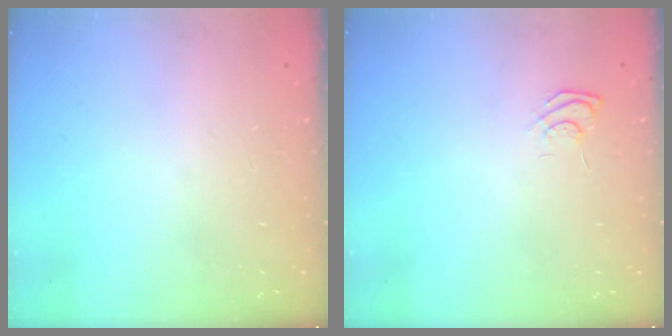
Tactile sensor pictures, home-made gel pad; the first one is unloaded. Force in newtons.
{"total": 6.1, "press": 5.9, "slide": 1.4}